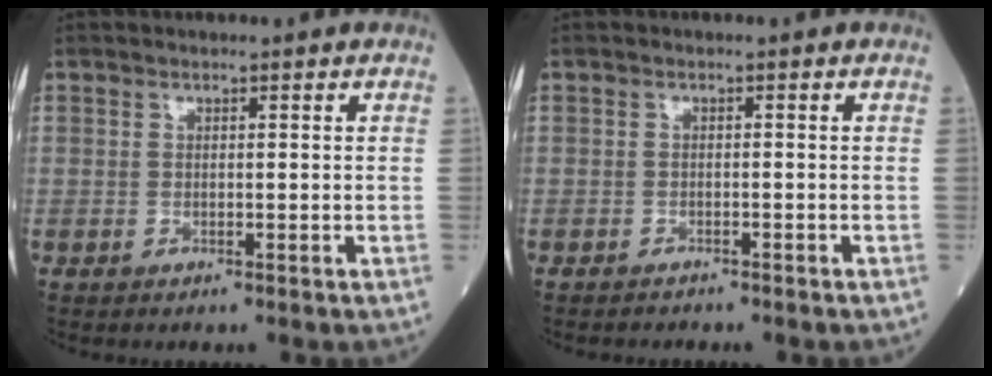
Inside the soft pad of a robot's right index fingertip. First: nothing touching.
{"total": 1.1, "force": [-1.0, 0.3, 0.0], "torque": [-0.006, -0.001, -0.017]}